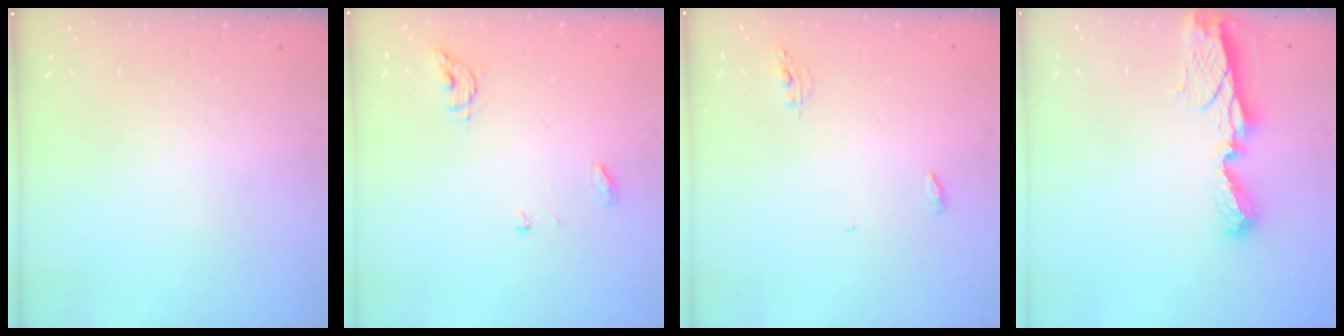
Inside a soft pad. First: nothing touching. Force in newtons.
{"total": 5.3, "press": 5.3, "slide": 0.4}
{"total": 4.1, "press": 4.0, "slide": 0.9}
{"total": 8.4, "press": 8.4, "slide": 1.1}